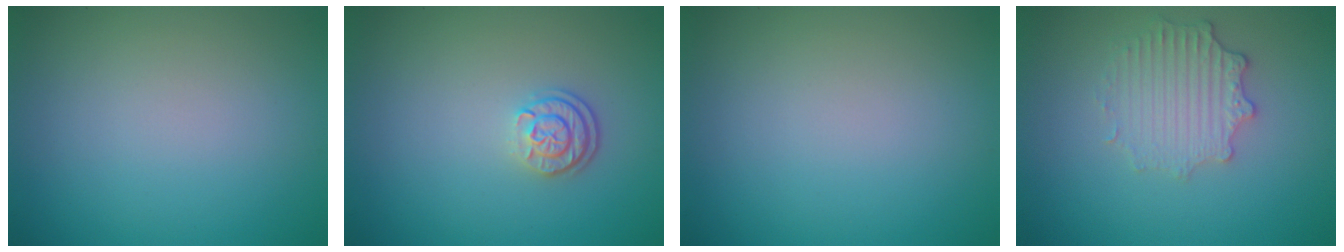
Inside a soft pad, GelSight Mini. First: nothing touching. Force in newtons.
{"total": 2.4, "press": 1.9, "slide": 1.5}
{"total": 0.0}
{"total": 2.8, "press": 2.5, "slide": 1.4}